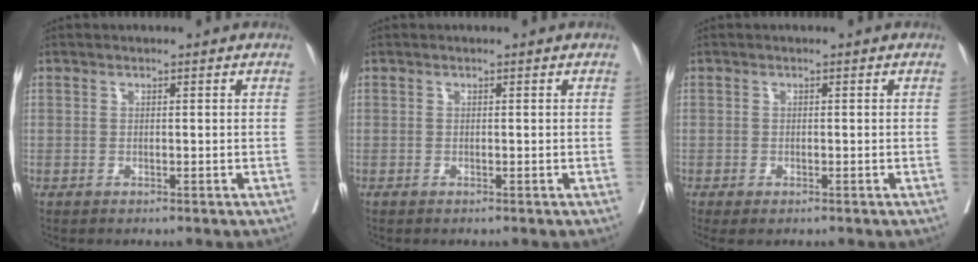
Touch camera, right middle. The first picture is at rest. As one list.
[{"total": 0.0}, {"total": 2.4, "force": [-1.7, 0.8, 1.5], "torque": [-0.021, -0.008, -0.023]}]